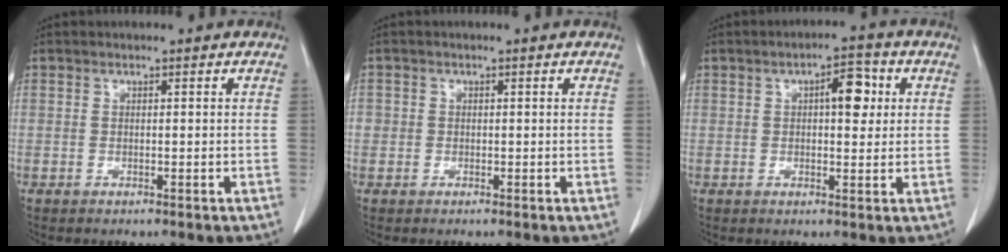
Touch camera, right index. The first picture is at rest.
{"total": 1.2, "force": [-0.1, 1.2, 0.1], "torque": [0.007, 0.007, -0.004]}
{"total": 5.3, "force": [1.4, 2.0, 4.7], "torque": [-0.069, 0.011, 0.018]}